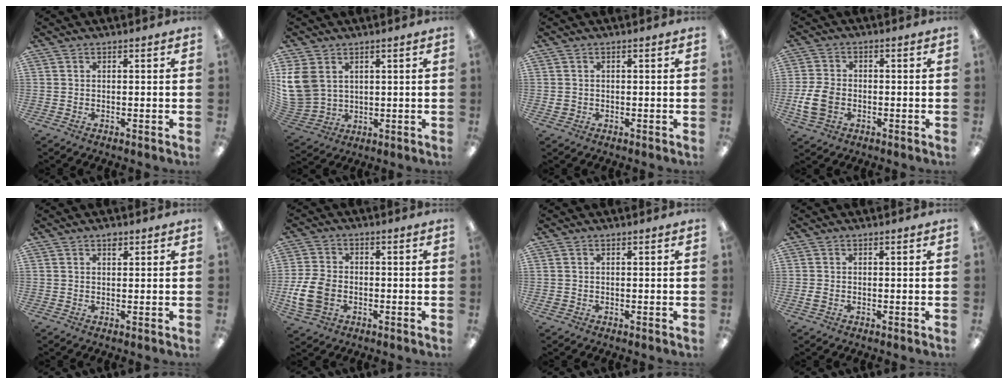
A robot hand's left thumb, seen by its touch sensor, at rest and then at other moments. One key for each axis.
{"total": 10.3, "fx": 3.3, "fy": 8.2, "fz": 5.3, "tx": -0.143, "ty": -0.006, "tz": 0.065}
{"total": 1.0, "fx": -0.1, "fy": 0.9, "fz": 0.3, "tx": -0.005, "ty": 0.002, "tz": -0.003}
{"total": 7.5, "fx": -2.1, "fy": 5.3, "fz": 4.9, "tx": -0.101, "ty": 0.003, "tz": -0.039}
{"total": 1.5, "fx": 1.0, "fy": 0.7, "fz": 0.8, "tx": -0.010, "ty": -0.003, "tz": 0.016}
{"total": 9.5, "fx": -2.8, "fy": 6.7, "fz": 6.2, "tx": -0.143, "ty": 0.002, "tz": -0.049}
{"total": 0.6, "fx": -0.2, "fy": 0.5, "fz": 0.2, "tx": -0.005, "ty": 0.000, "tz": -0.004}
{"total": 1.3, "fx": -0.4, "fy": 0.8, "fz": 0.9, "tx": -0.023, "ty": -0.003, "tz": -0.009}